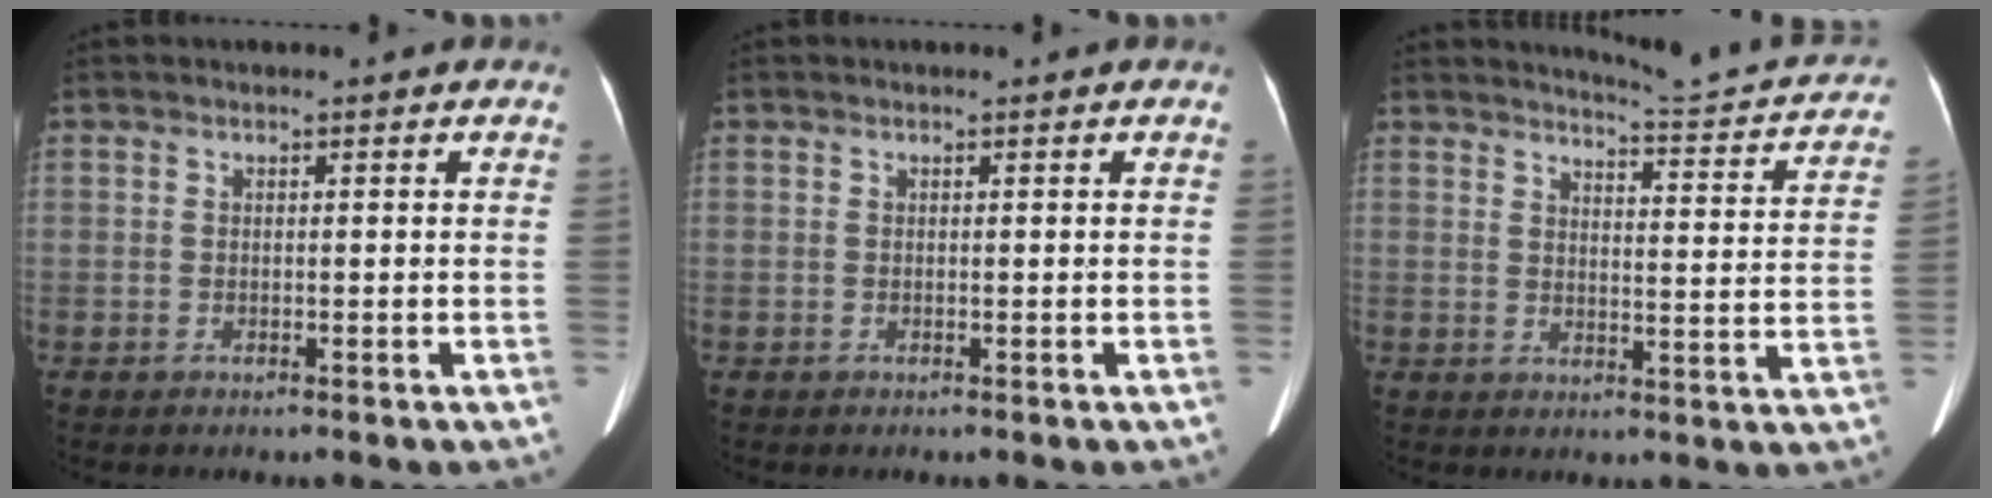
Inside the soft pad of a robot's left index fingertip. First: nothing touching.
{"total": 0.0}
{"total": 13.3, "force": [12.9, 0.6, 3.1], "torque": [-0.035, -0.050, 0.141]}